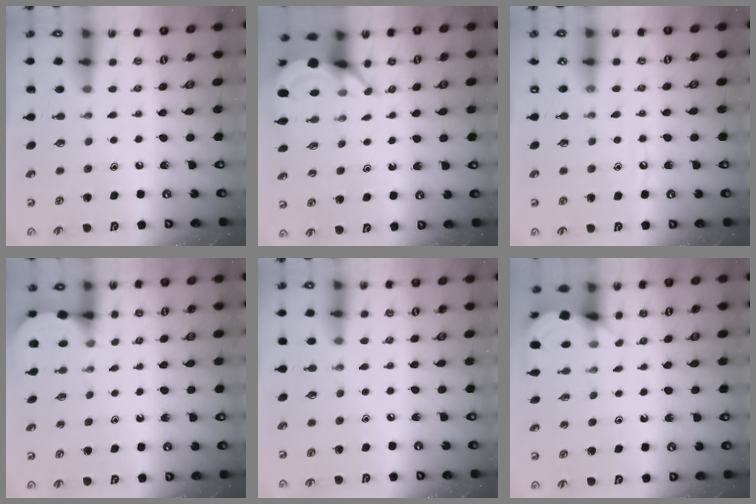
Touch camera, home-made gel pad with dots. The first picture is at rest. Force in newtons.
{"total": 4.6, "press": 4.6, "slide": 0.5}
{"total": 4.8, "press": 4.8, "slide": 0.5}
{"total": 2.6, "press": 2.6, "slide": 0.2}
{"total": 0.0}
{"total": 4.9, "press": 4.9, "slide": 0.4}